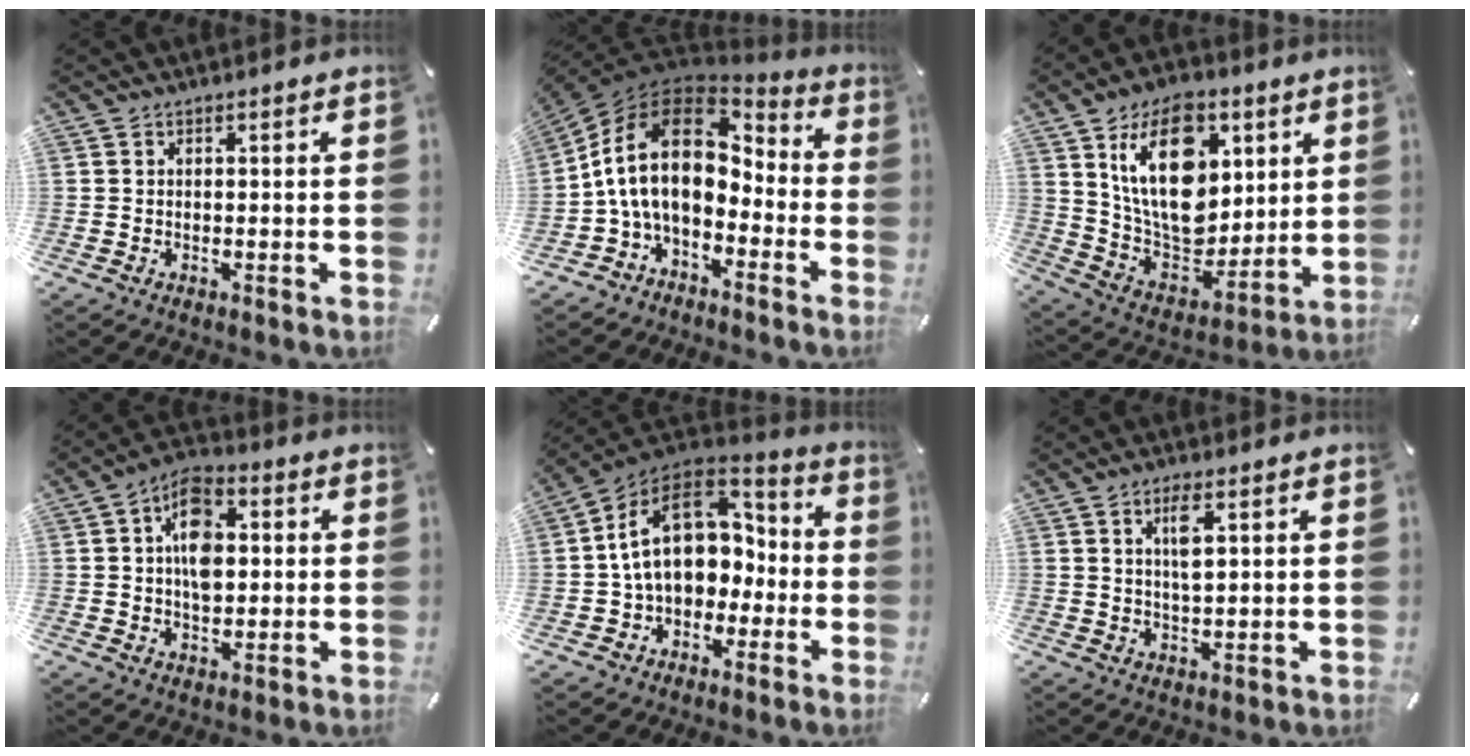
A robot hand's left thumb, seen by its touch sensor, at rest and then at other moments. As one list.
[{"total": 17.8, "force": [-0.1, 12.0, 13.1], "torque": [-0.278, 0.012, -0.004]}, {"total": 20.6, "force": [7.6, 13.7, 13.3], "torque": [-0.244, -0.040, 0.132]}, {"total": 10.4, "force": [1.3, 7.0, 7.6], "torque": [-0.112, 0.002, 0.021]}, {"total": 18.2, "force": [1.7, 13.6, 12.1], "torque": [-0.221, 0.005, 0.029]}, {"total": 5.1, "force": [2.0, 1.5, 4.4], "torque": [-0.094, -0.002, 0.028]}]